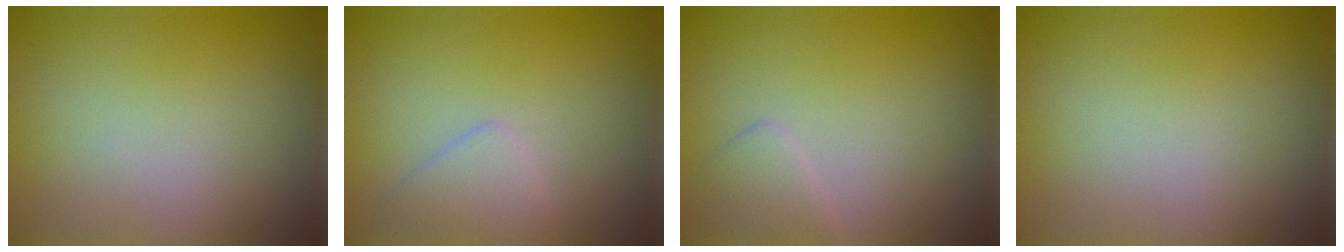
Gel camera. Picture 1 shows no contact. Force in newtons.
{"total": 1.9, "press": 1.9, "slide": 0.1}
{"total": 1.6, "press": 1.6, "slide": 0.1}
{"total": 0.0}